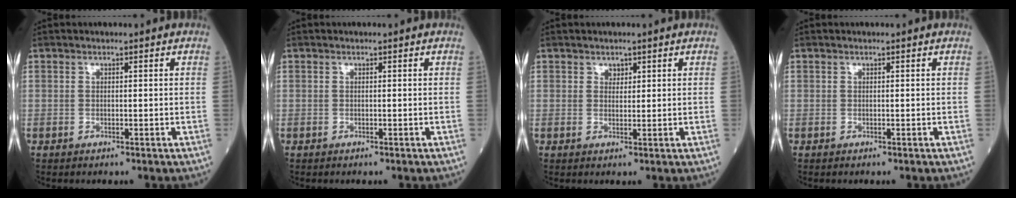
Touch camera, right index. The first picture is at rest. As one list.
[{"total": 0.0}, {"total": 1.2, "force": [0.8, 0.8, 0.4], "torque": [-0.002, -0.002, 0.011]}, {"total": 0.0}]